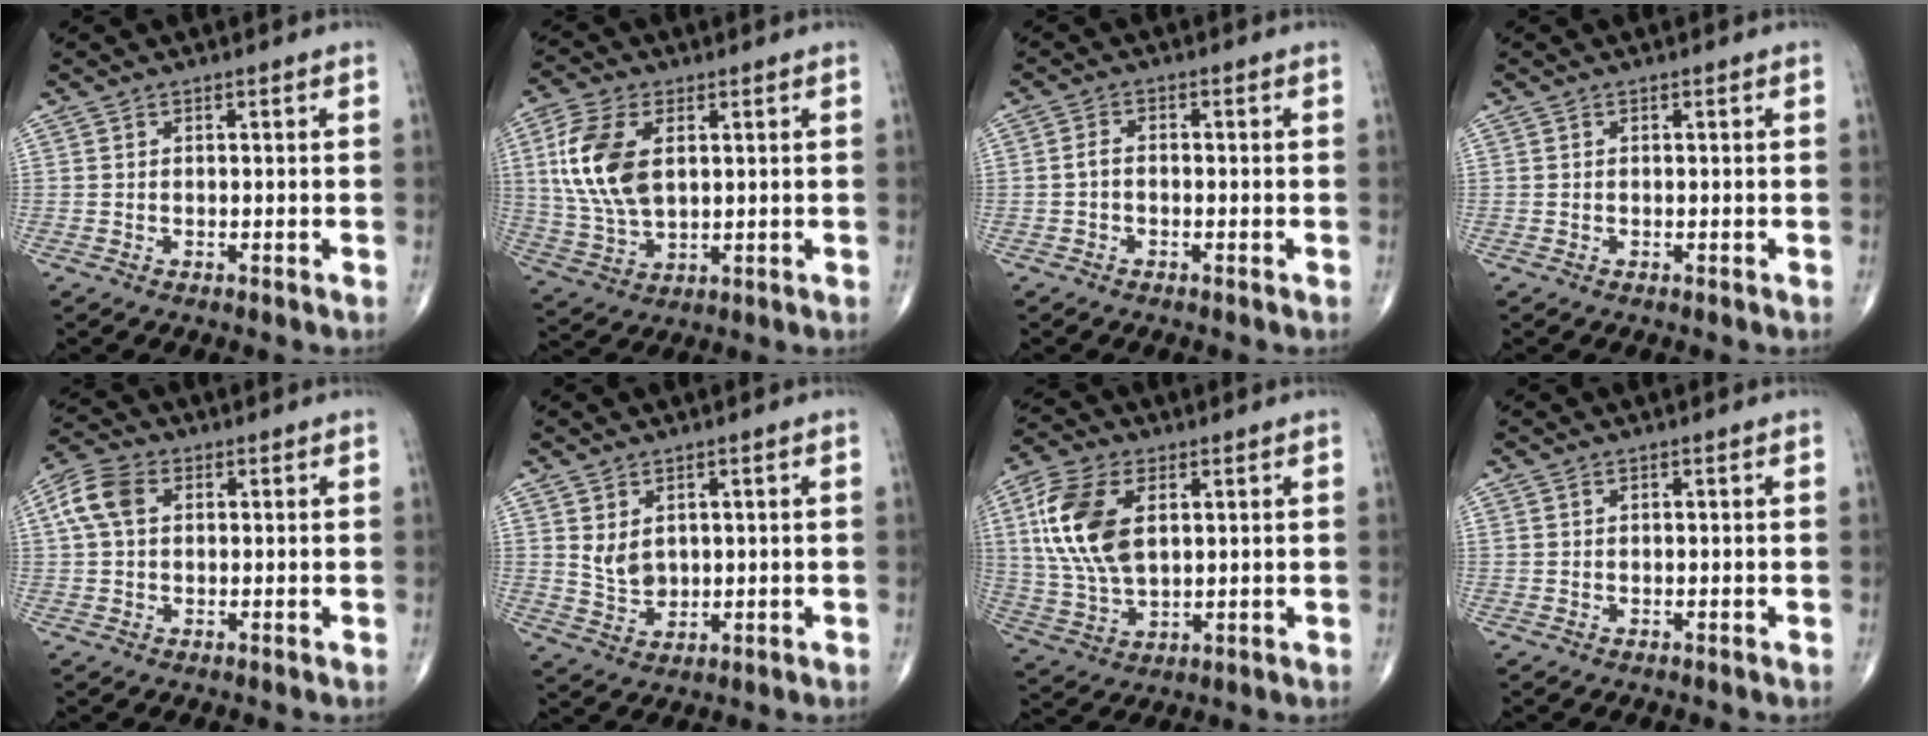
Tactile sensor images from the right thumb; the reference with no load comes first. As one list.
[{"total": 13.4, "force": [2.9, 7.6, 10.6], "torque": [-0.224, -0.007, 0.061]}, {"total": 2.1, "force": [-0.5, 1.3, 1.5], "torque": [-0.027, 0.011, -0.013]}, {"total": 0.0}, {"total": 6.6, "force": [1.6, 4.2, 4.8], "torque": [-0.111, 0.018, 0.028]}, {"total": 4.5, "force": [1.5, 3.1, 2.9], "torque": [-0.042, -0.019, 0.038]}, {"total": 14.8, "force": [3.8, 8.3, 11.7], "torque": [-0.246, -0.005, 0.076]}, {"total": 0.0}]